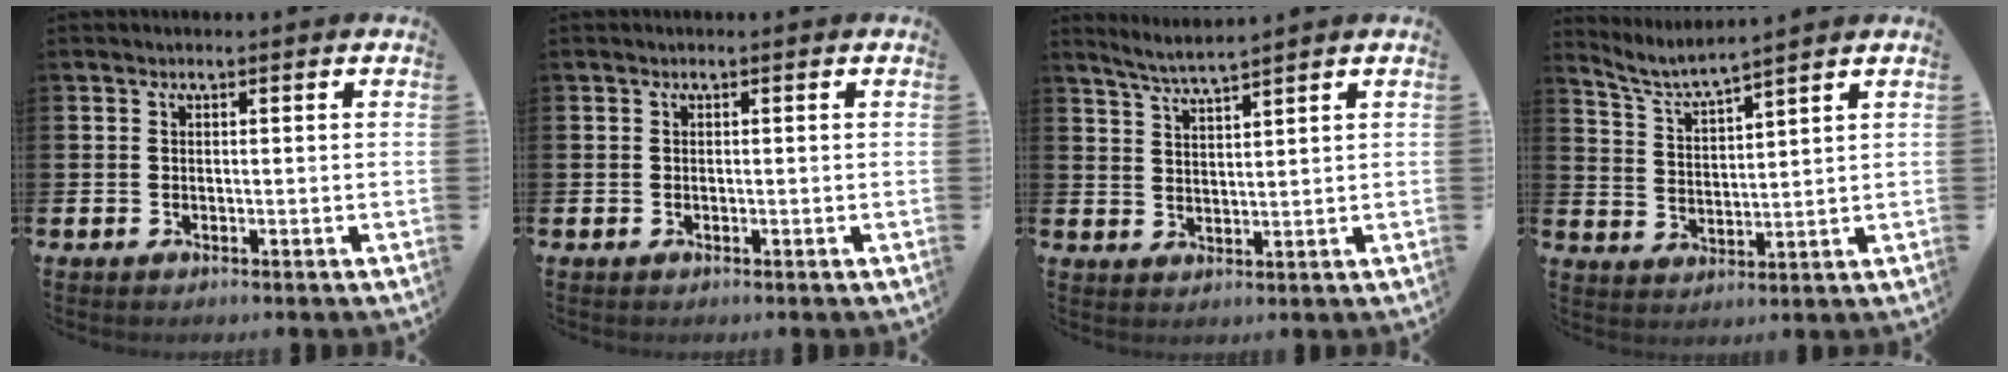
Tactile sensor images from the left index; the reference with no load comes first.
{"total": 0.0}
{"total": 3.7, "force": [3.6, -0.7, 0.6], "torque": [-0.029, -0.017, 0.065]}
{"total": 4.6, "force": [4.4, -0.2, 1.2], "torque": [-0.049, -0.028, 0.074]}